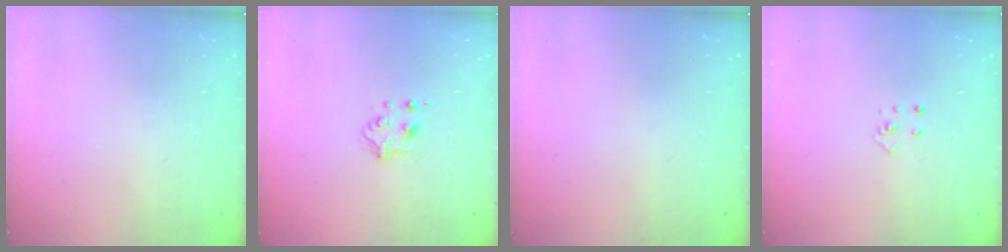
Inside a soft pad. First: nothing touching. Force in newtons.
{"total": 4.9, "press": 4.9, "slide": 0.7}
{"total": 0.0}
{"total": 4.2, "press": 4.2, "slide": 0.3}